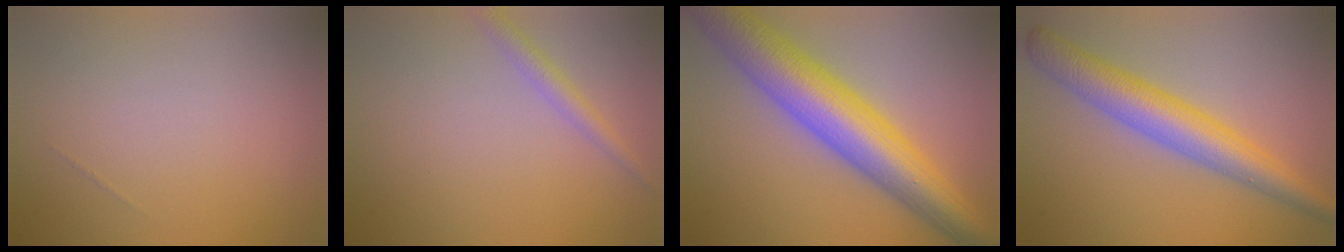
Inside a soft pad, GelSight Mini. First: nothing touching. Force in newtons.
{"total": 1.8, "press": 1.8, "slide": 0.0}
{"total": 10.0, "press": 10.0, "slide": 0.3}
{"total": 5.6, "press": 5.6, "slide": 0.1}